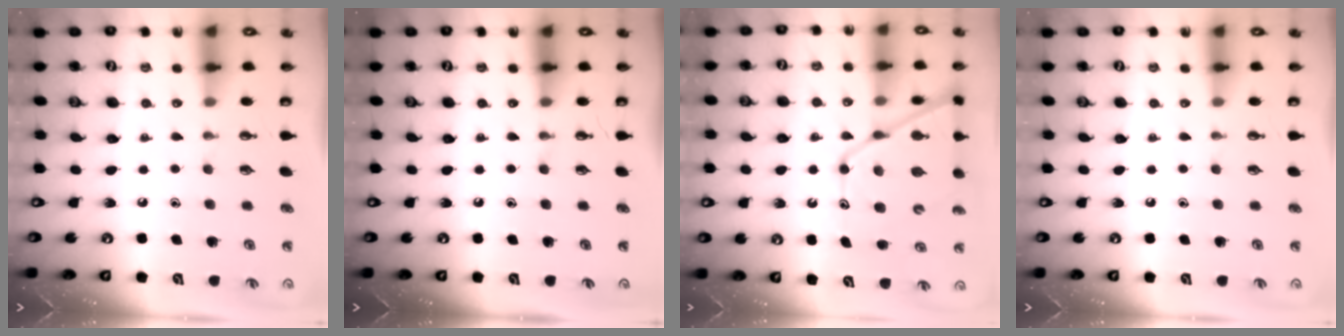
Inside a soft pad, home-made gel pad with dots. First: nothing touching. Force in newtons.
{"total": 0.0}
{"total": 14.8, "press": 14.8, "slide": 1.2}
{"total": 0.0}